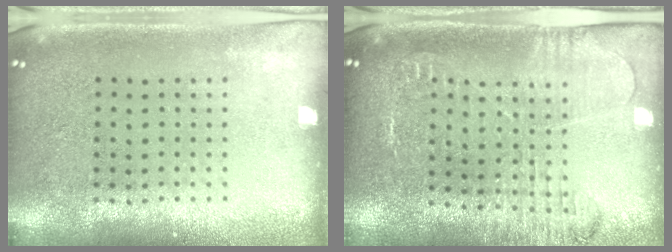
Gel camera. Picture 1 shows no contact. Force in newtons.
{"total": 2.0, "press": 2.0, "slide": 0.1}